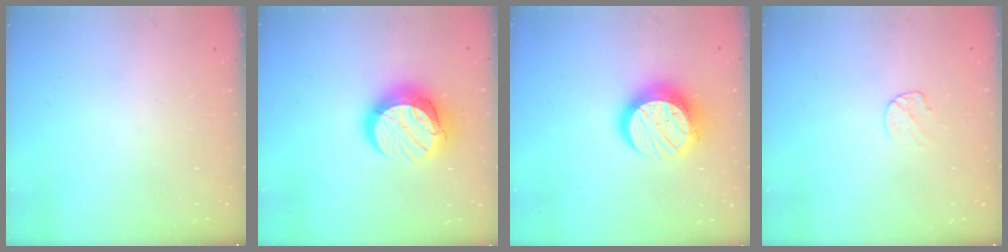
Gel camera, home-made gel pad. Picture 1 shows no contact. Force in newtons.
{"total": 14.6, "press": 14.6, "slide": 1.2}
{"total": 14.3, "press": 14.2, "slide": 1.6}
{"total": 5.0, "press": 5.0, "slide": 0.5}